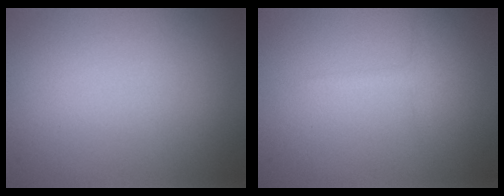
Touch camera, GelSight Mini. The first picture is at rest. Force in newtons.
{"total": 1.3, "press": 1.3, "slide": 0.0}